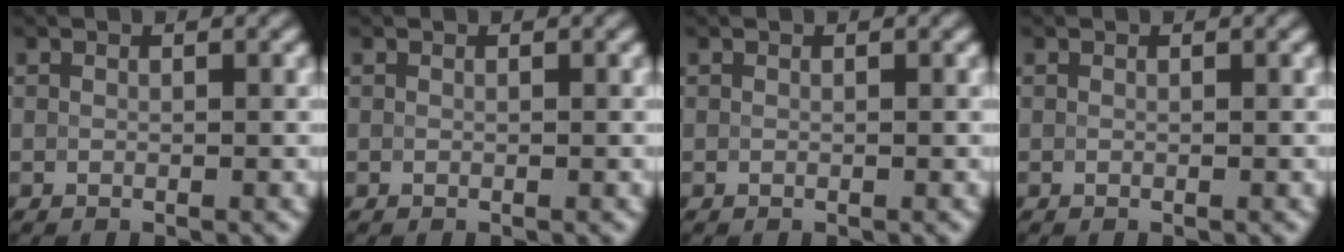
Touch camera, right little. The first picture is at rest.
{"total": 0.0}
{"total": 0.0}
{"total": 0.0}